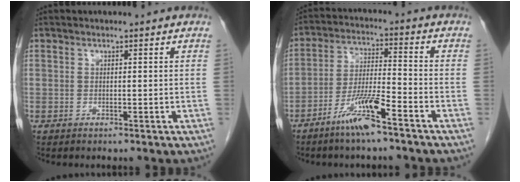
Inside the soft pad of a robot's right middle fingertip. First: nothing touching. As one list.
[{"total": 8.5, "force": [-5.7, 0.4, 6.4], "torque": [-0.130, -0.009, -0.109]}]